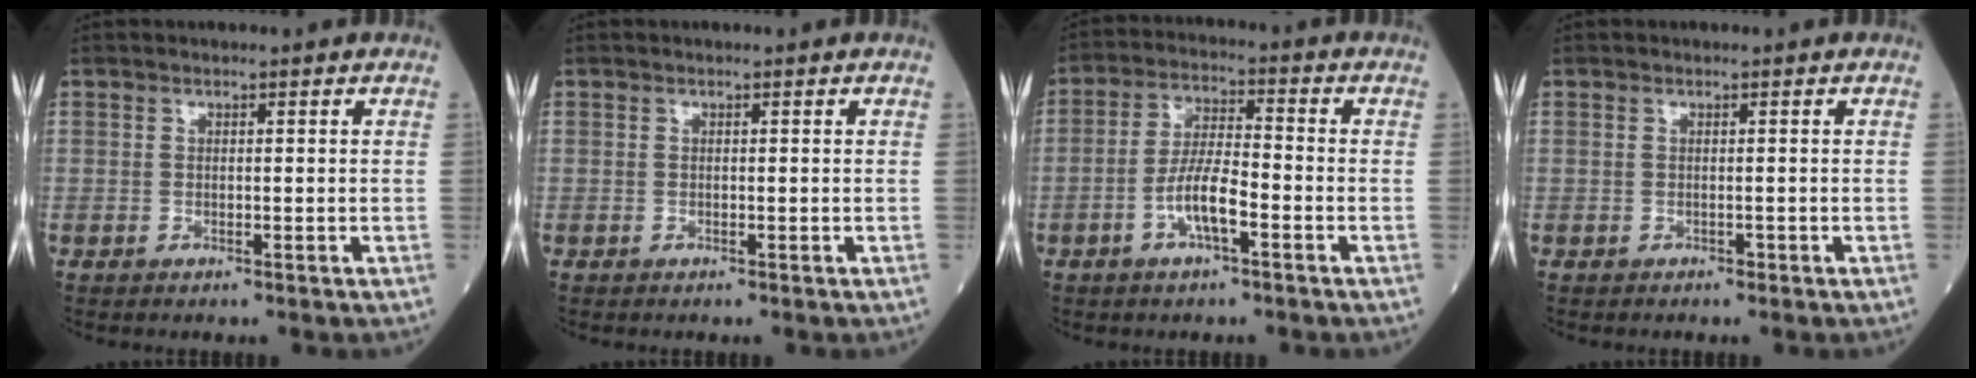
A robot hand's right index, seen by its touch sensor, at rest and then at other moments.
{"total": 0.0}
{"total": 7.3, "force": [-2.7, 1.8, 6.5], "torque": [-0.131, 0.006, -0.053]}
{"total": 0.6, "force": [-0.1, 0.3, 0.4], "torque": [-0.010, 0.000, 0.000]}